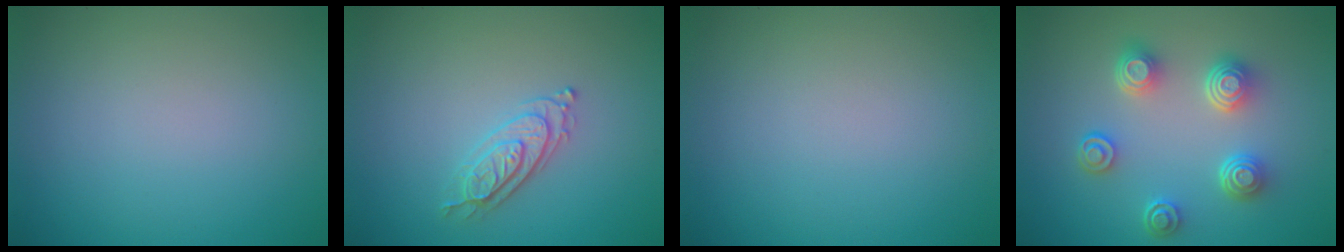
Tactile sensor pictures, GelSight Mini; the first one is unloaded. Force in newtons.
{"total": 2.2, "press": 2.2, "slide": 0.4}
{"total": 0.0}
{"total": 4.6, "press": 3.6, "slide": 2.9}